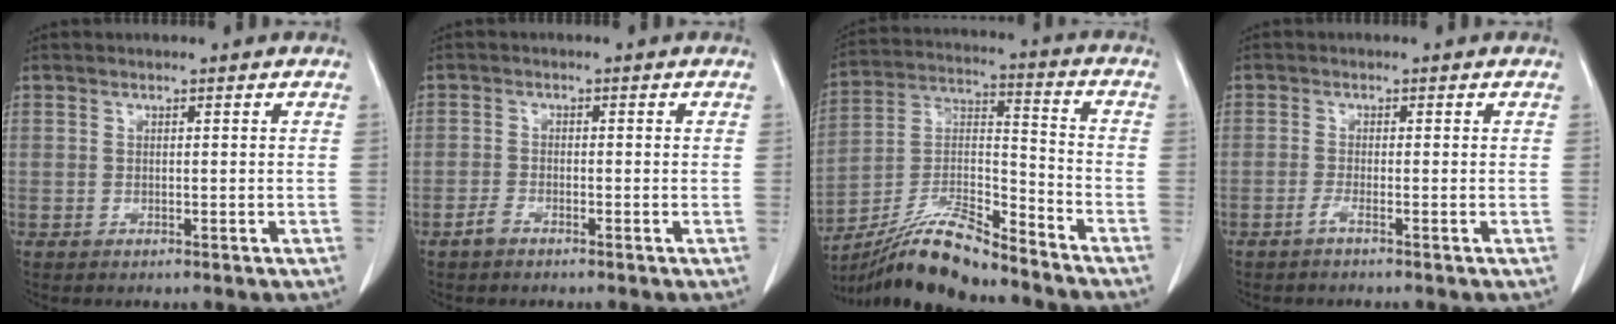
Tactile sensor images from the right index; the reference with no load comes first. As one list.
[{"total": 1.6, "force": [-1.3, 0.8, 0.6], "torque": [-0.015, 0.003, -0.025]}, {"total": 14.0, "force": [-12.3, 1.4, 6.5], "torque": [-0.127, 0.011, -0.225]}, {"total": 1.1, "force": [-0.8, -0.3, 0.7], "torque": [-0.010, 0.002, -0.019]}]